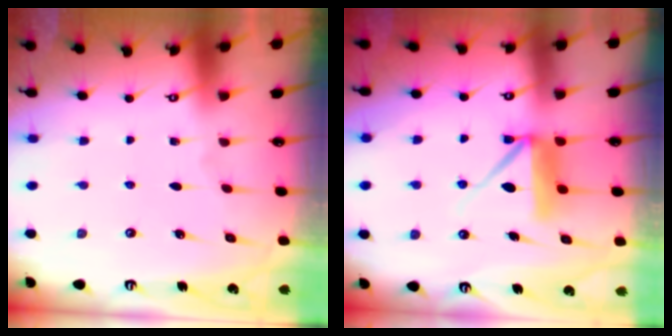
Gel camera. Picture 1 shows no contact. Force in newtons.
{"total": 8.9, "press": 8.9, "slide": 0.9}